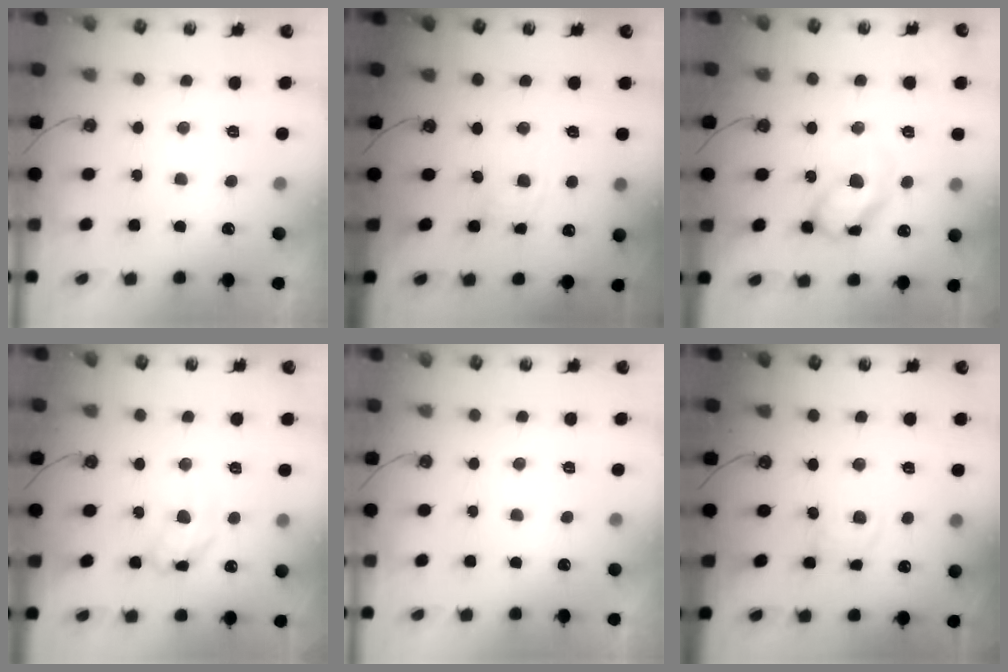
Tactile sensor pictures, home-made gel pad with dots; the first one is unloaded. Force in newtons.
{"total": 2.6, "press": 2.6, "slide": 0.4}
{"total": 14.5, "press": 14.5, "slide": 1.2}
{"total": 11.6, "press": 11.5, "slide": 1.0}
{"total": 0.0}
{"total": 4.1, "press": 4.0, "slide": 0.5}